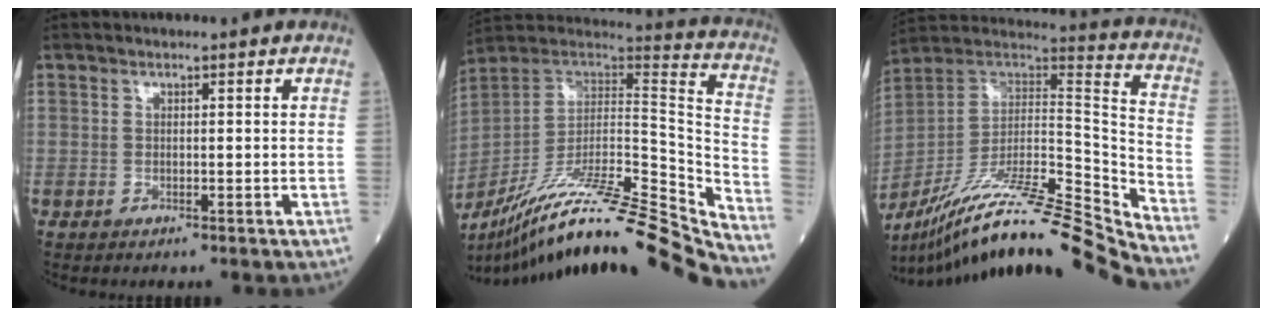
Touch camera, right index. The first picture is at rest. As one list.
[{"total": 32.7, "force": [-28.1, 0.4, 16.7], "torque": [-0.207, -0.039, -0.426]}, {"total": 28.4, "force": [-24.5, -0.8, 14.2], "torque": [-0.205, -0.020, -0.393]}]